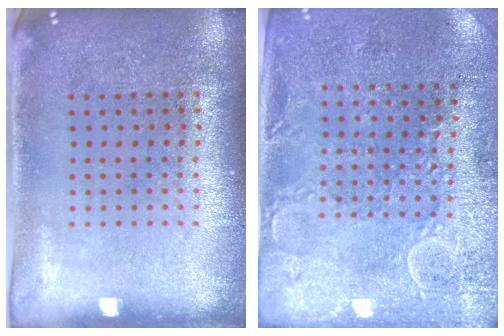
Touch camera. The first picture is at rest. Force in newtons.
{"total": 2.7, "press": 2.6, "slide": 0.8}